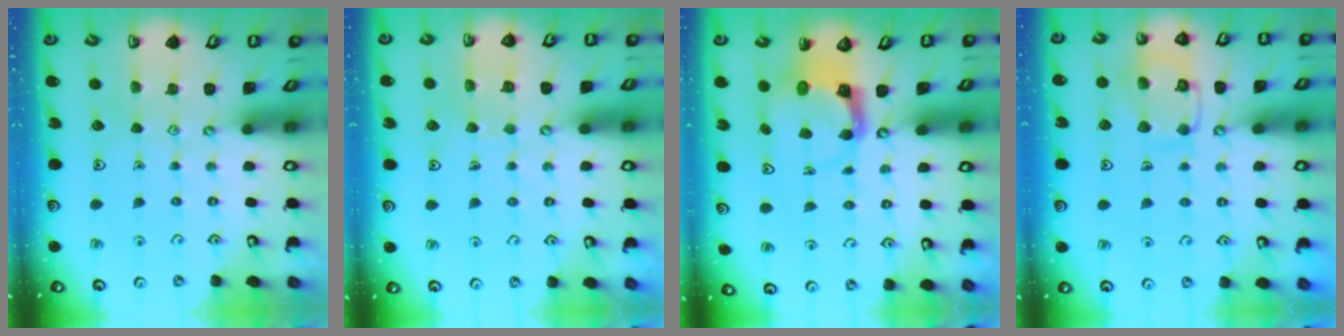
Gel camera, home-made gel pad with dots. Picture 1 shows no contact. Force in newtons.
{"total": 6.2, "press": 6.2, "slide": 0.6}
{"total": 3.9, "press": 3.8, "slide": 0.5}
{"total": 12.5, "press": 12.4, "slide": 0.9}